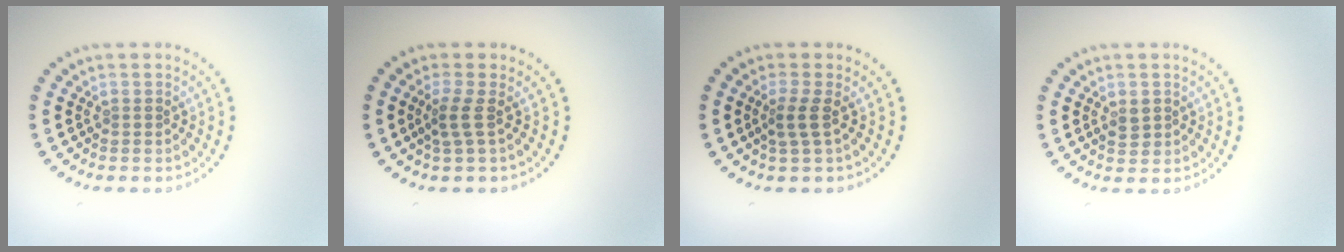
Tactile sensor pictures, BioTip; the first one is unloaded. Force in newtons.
{"total": 1.9, "press": 1.2, "slide": 1.4}
{"total": 2.0, "press": 1.4, "slide": 1.4}
{"total": 1.5, "press": 1.5, "slide": 0.3}